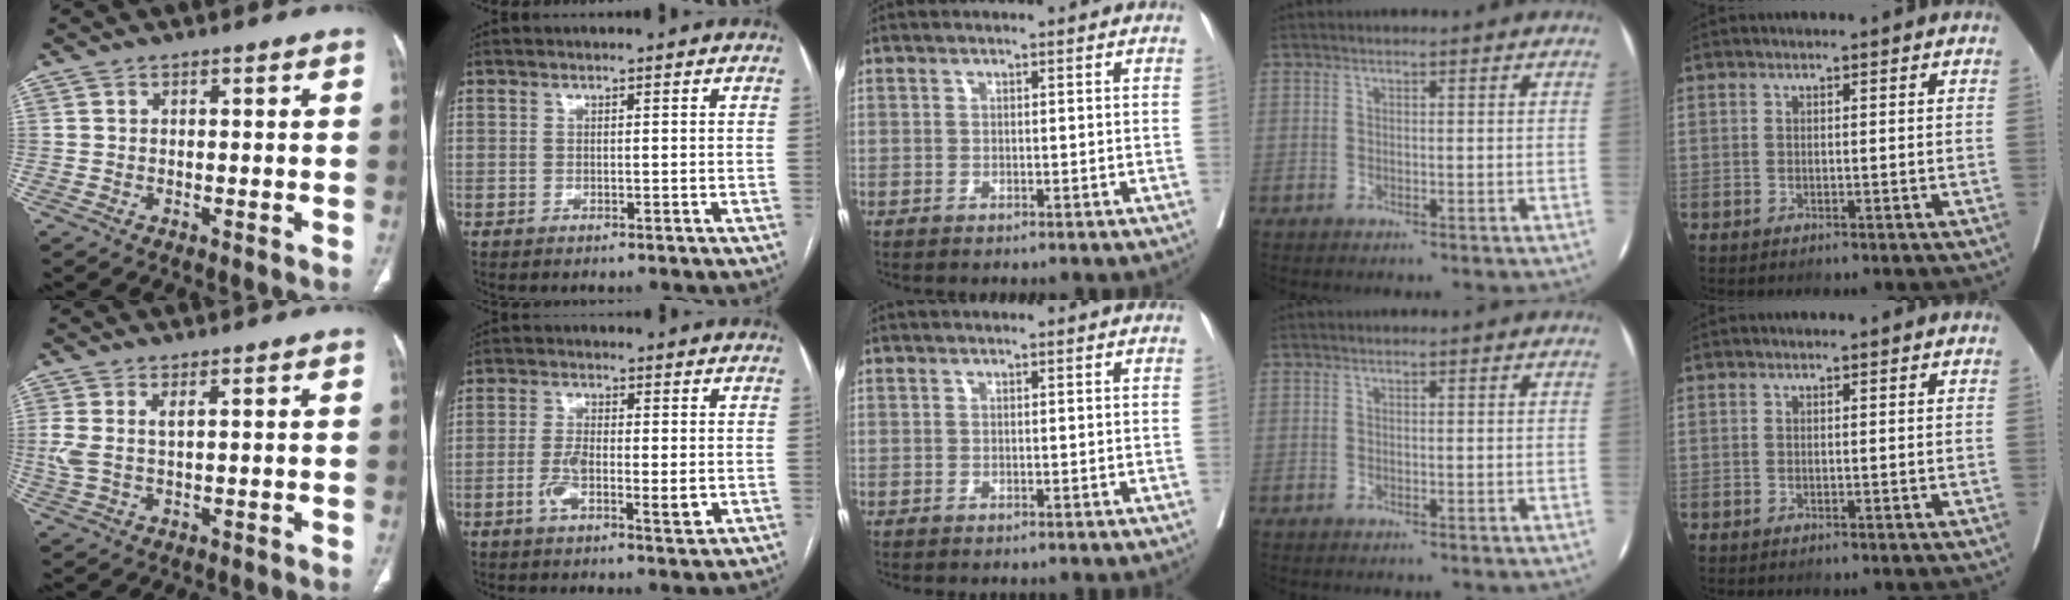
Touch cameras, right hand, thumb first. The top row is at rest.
{"thumb": {"total": 3.9, "force": [1.2, 1.3, 3.4], "torque": [-0.099, 0.002, 0.032]}, "index": {"total": 6.9, "force": [-1.4, 2.2, 6.4], "torque": [-0.115, -0.005, -0.024]}}